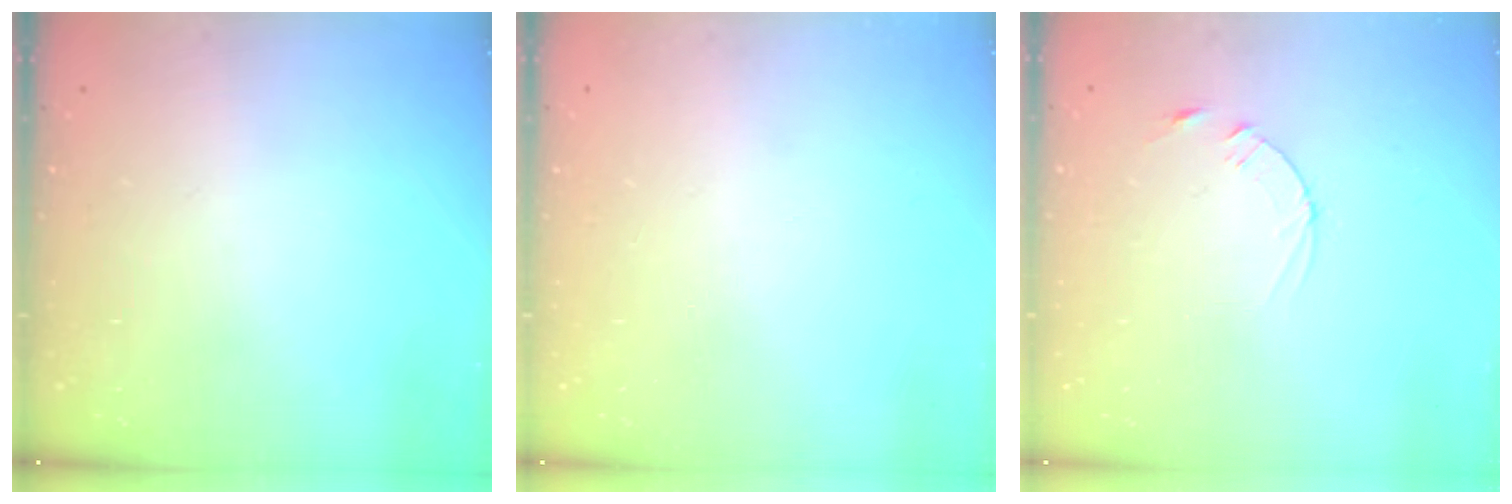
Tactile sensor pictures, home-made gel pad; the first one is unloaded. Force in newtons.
{"total": 0.0}
{"total": 2.5, "press": 2.5, "slide": 0.3}